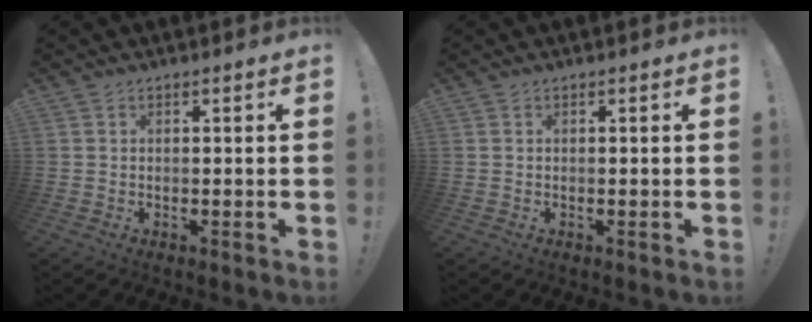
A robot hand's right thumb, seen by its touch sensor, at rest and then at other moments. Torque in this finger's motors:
{"motor_torque": [0.09, -0.02, -0.11, 0.04, 0.00]}